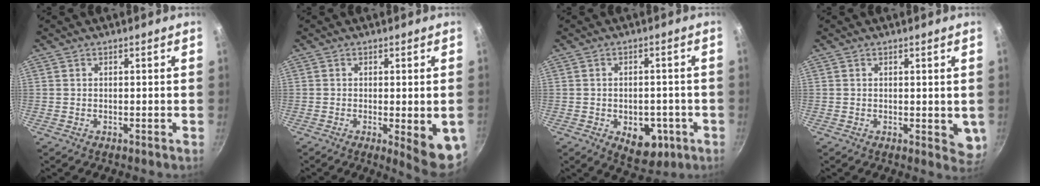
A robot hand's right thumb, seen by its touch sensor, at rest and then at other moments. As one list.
[{"total": 9.0, "force": [-2.0, 2.2, 8.5], "torque": [-0.090, -0.007, -0.018]}, {"total": 8.8, "force": [-3.0, 5.7, 6.0], "torque": [-0.049, 0.005, -0.029]}, {"total": 4.2, "force": [0.6, 2.0, 3.7], "torque": [-0.036, -0.008, 0.010]}]